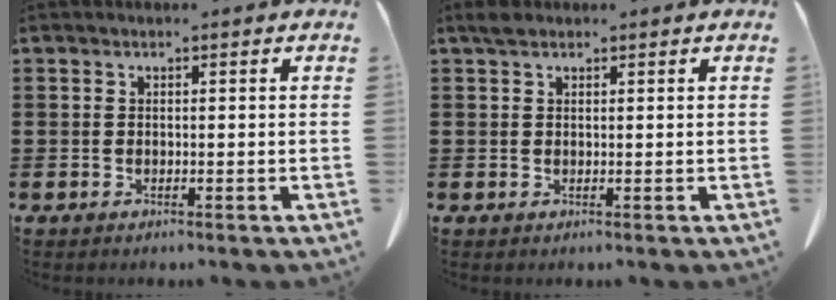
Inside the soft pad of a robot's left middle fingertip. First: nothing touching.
{"total": 1.5, "force": [1.1, 0.8, 0.7], "torque": [-0.017, 0.003, 0.022]}